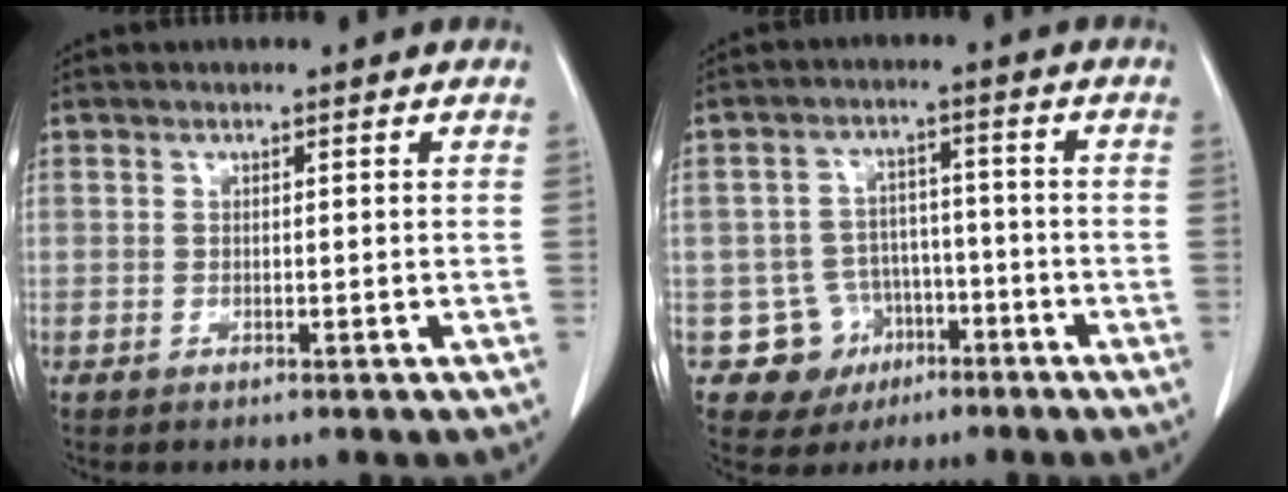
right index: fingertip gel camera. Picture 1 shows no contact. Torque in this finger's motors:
{"motor_torque": [-0.20, 0.01, -0.27, -0.08]}